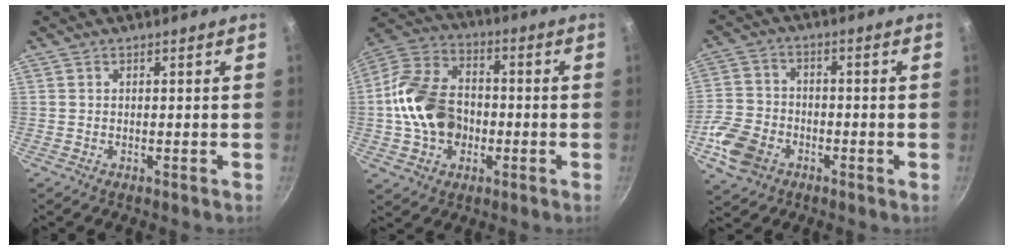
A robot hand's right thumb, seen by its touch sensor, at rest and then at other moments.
{"total": 15.7, "force": [-1.8, 11.9, 10.1], "torque": [-0.164, 0.035, -0.044]}
{"total": 10.2, "force": [-4.2, 7.7, 5.3], "torque": [-0.093, 0.022, -0.090]}